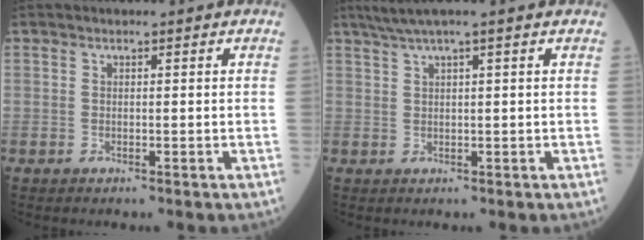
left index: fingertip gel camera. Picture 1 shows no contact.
{"total": 4.0, "force": [2.9, -0.9, 2.6], "torque": [-0.051, 0.022, 0.055]}